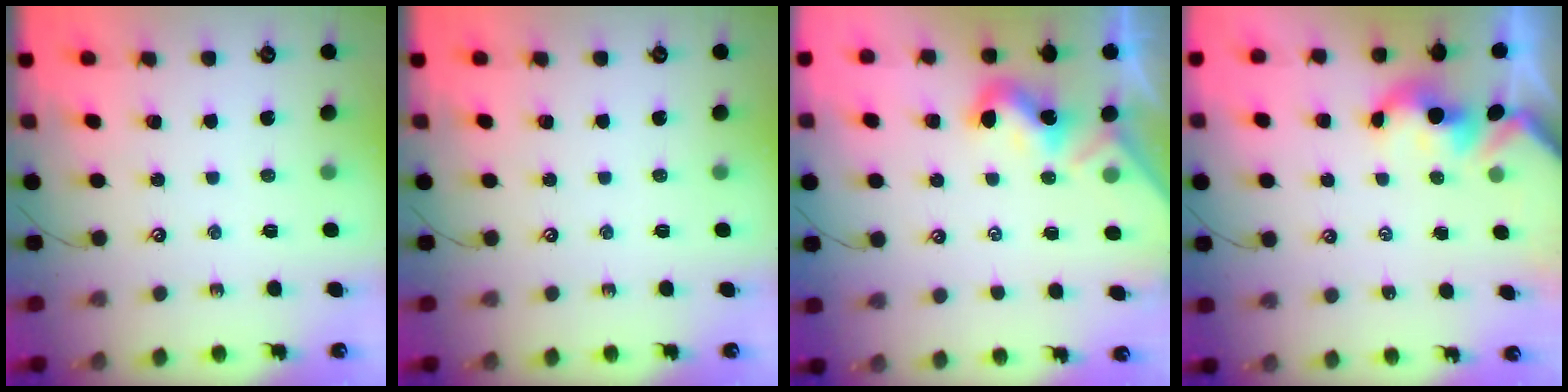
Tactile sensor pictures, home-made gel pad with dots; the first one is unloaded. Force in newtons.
{"total": 0.0}
{"total": 1.8, "press": 1.8, "slide": 0.5}
{"total": 1.6, "press": 1.5, "slide": 0.3}